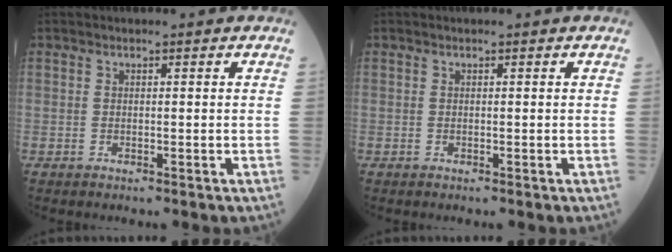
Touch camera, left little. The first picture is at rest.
{"total": 0.0}